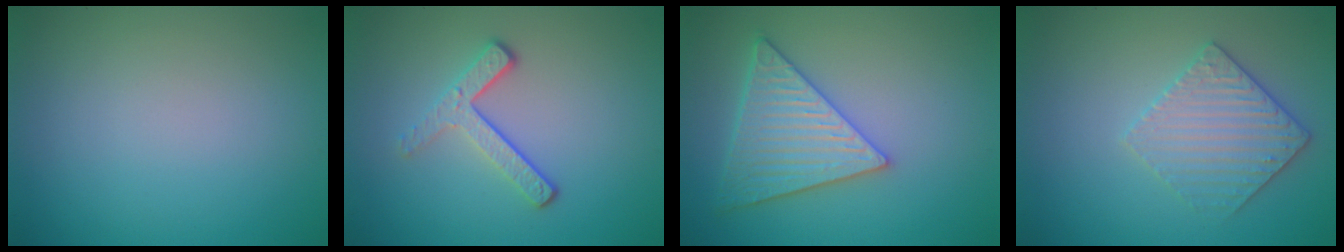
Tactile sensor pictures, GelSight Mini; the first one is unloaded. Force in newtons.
{"total": 3.0, "press": 2.2, "slide": 2.1}
{"total": 5.4, "press": 4.9, "slide": 2.4}
{"total": 3.2, "press": 3.0, "slide": 1.1}